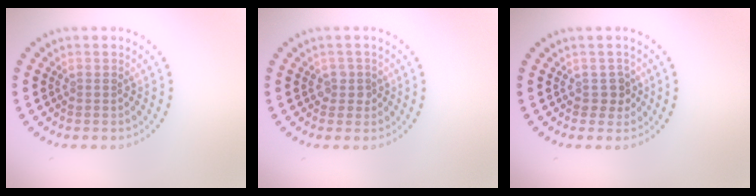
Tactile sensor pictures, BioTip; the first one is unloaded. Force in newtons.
{"total": 1.3, "press": 1.2, "slide": 0.6}
{"total": 1.6, "press": 1.4, "slide": 0.8}